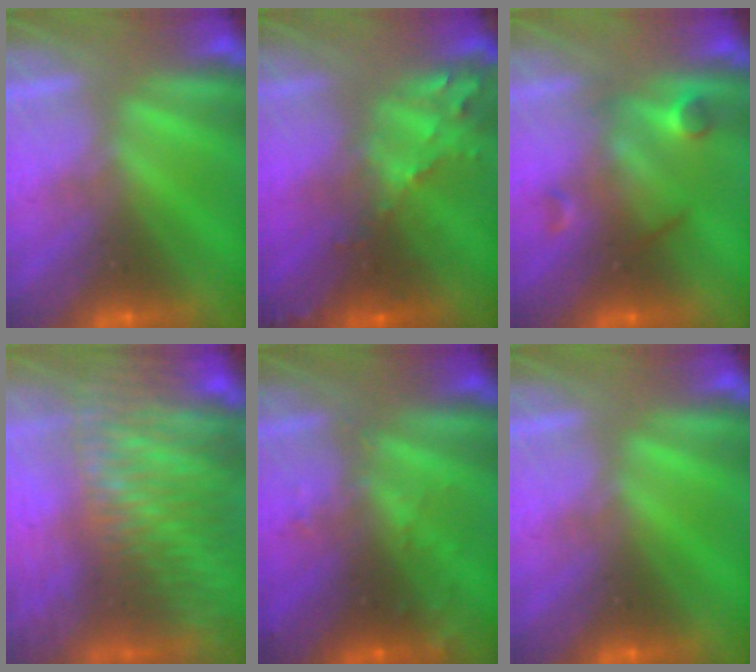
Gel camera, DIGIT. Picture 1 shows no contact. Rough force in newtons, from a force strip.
{"total": 9.5}
{"total": 2.5}
{"total": 13.7}
{"total": 3.0}
{"total": 0.0}